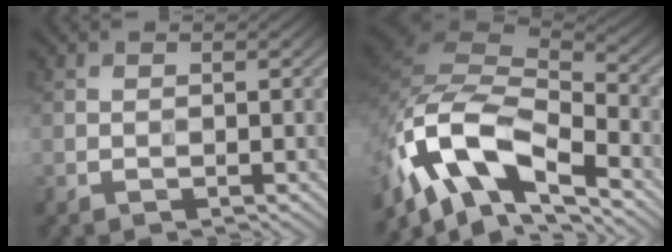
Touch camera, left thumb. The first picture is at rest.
{"total": 14.4, "force": [-8.2, 6.5, 9.9], "torque": [-0.223, -0.015, -0.161]}